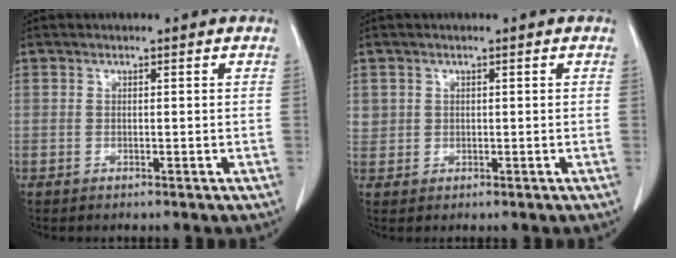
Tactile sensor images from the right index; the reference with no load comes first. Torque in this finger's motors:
{"motor_torque": [0.04, 0.00, 0.00, 0.01]}